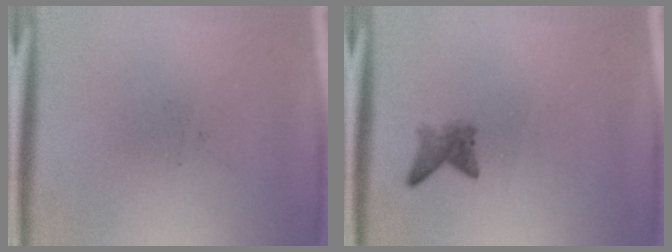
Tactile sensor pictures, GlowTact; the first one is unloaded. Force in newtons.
{"total": 1.9}